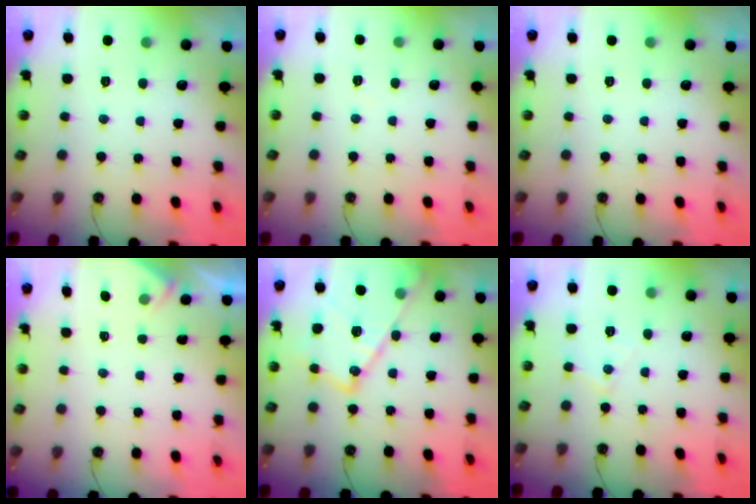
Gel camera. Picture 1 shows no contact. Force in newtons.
{"total": 3.0, "press": 2.9, "slide": 0.6}
{"total": 0.0}
{"total": 2.2, "press": 2.2, "slide": 0.4}
{"total": 16.6, "press": 16.6, "slide": 0.8}
{"total": 5.4, "press": 5.4, "slide": 0.3}